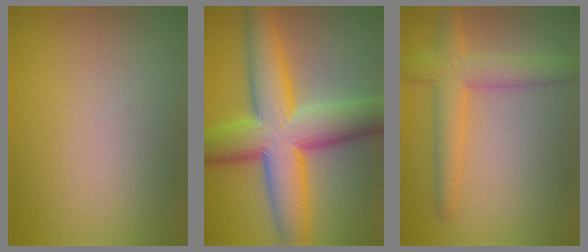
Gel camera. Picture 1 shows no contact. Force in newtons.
{"total": 11.5, "press": 11.5, "slide": 0.2}
{"total": 4.5, "press": 4.5, "slide": 0.2}